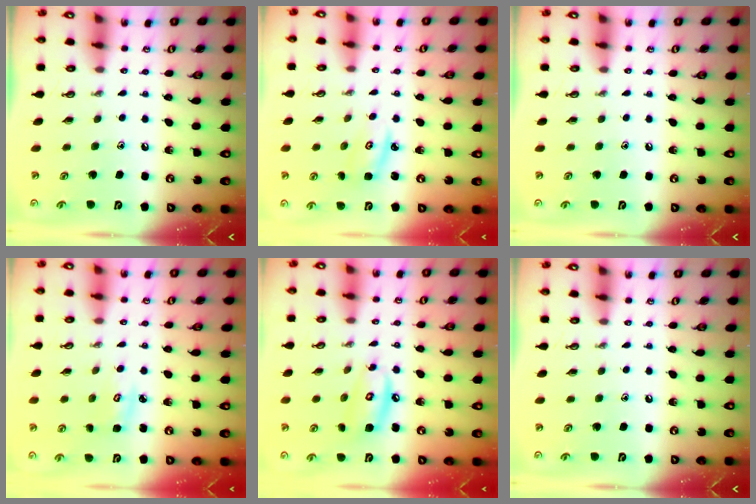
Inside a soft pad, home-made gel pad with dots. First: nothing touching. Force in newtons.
{"total": 2.2, "press": 2.2, "slide": 0.2}
{"total": 0.0}
{"total": 2.8, "press": 2.8, "slide": 0.1}
{"total": 9.7, "press": 9.7, "slide": 0.9}
{"total": 0.0}